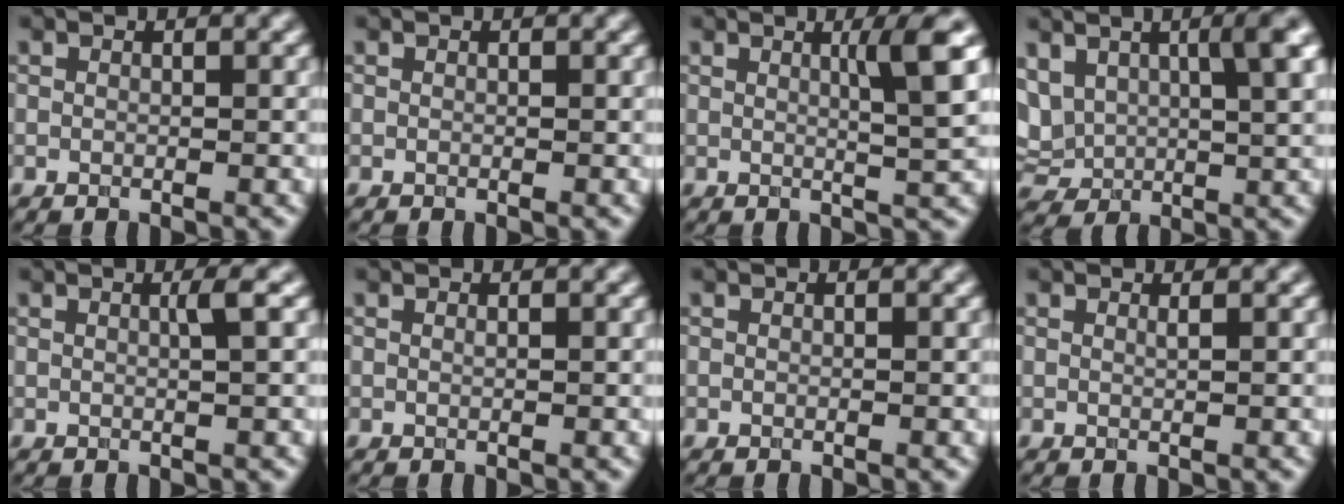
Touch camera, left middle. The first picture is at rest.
{"total": 0.0}
{"total": 4.1, "force": [1.2, 0.2, 3.9], "torque": [-0.058, 0.002, 0.029]}
{"total": 7.3, "force": [2.9, 3.6, 5.6], "torque": [-0.130, 0.010, 0.069]}
{"total": 1.2, "force": [0.1, -0.1, 1.1], "torque": [-0.023, 0.005, 0.006]}
{"total": 0.0}
{"total": 0.0}
{"total": 0.0}